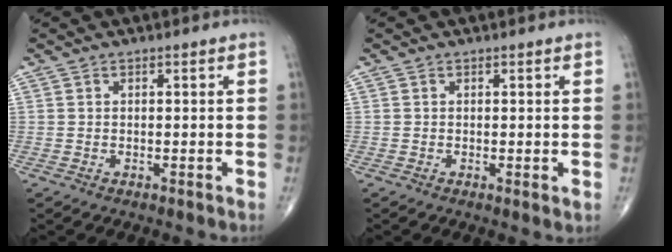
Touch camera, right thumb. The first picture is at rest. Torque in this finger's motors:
{"motor_torque": [-0.20, 0.15, -0.18, -0.23, 0.01]}